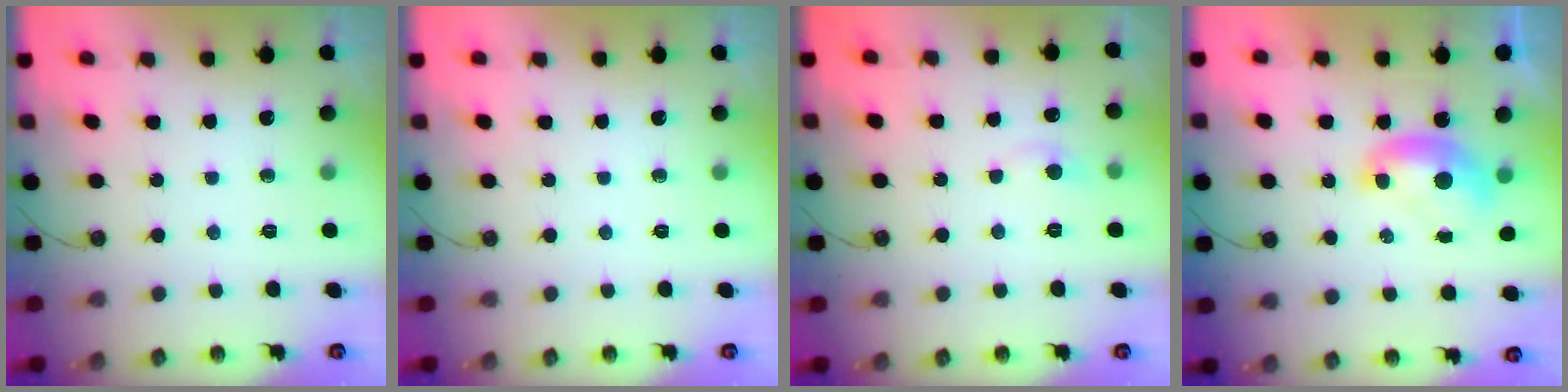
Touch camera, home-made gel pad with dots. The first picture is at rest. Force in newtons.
{"total": 0.0}
{"total": 1.0, "press": 0.8, "slide": 0.7}
{"total": 1.2, "press": 1.2, "slide": 0.0}